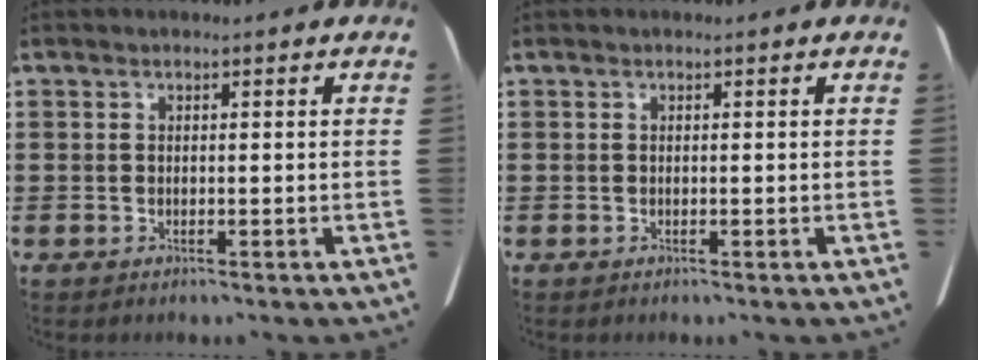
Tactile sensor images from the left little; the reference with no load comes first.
{"total": 0.0}